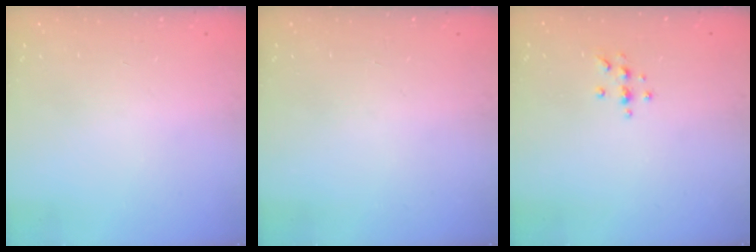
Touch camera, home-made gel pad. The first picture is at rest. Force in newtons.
{"total": 0.0}
{"total": 4.7, "press": 4.7, "slide": 0.6}